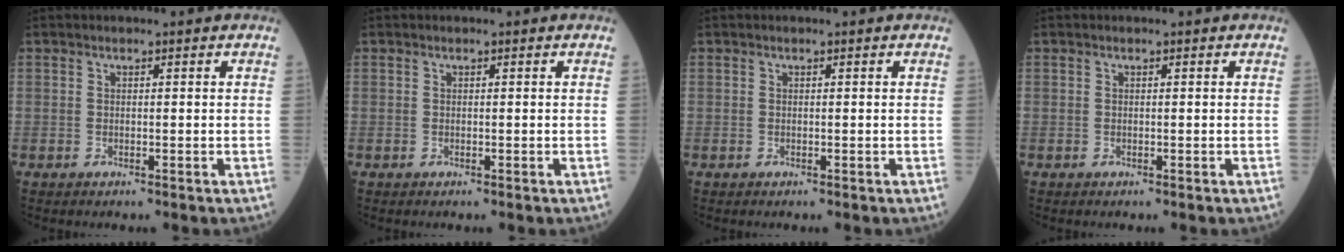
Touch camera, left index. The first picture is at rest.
{"total": 0.0}
{"total": 0.0}
{"total": 0.0}